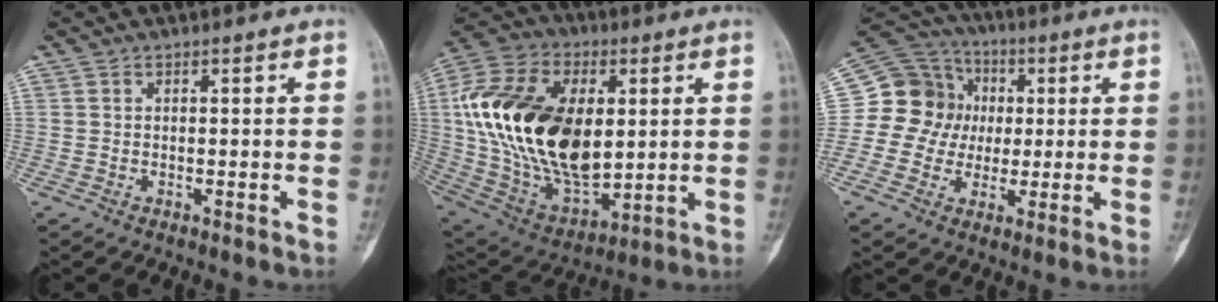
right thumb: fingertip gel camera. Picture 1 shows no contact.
{"total": 29.1, "force": [3.3, 17.3, 23.2], "torque": [-0.442, -0.012, 0.068]}
{"total": 14.3, "force": [0.9, 13.3, 5.2], "torque": [-0.064, 0.034, 0.013]}